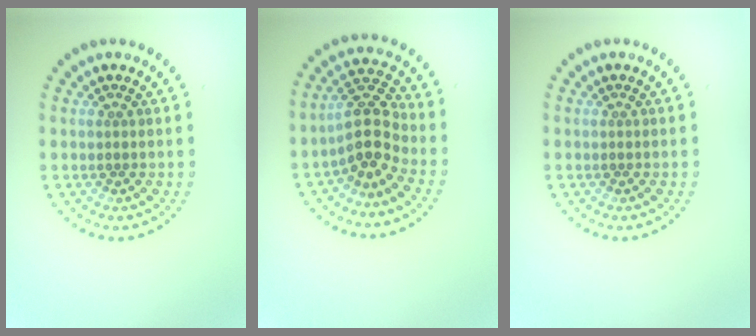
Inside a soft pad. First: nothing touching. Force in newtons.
{"total": 3.8, "press": 3.4, "slide": 1.8}
{"total": 0.0}